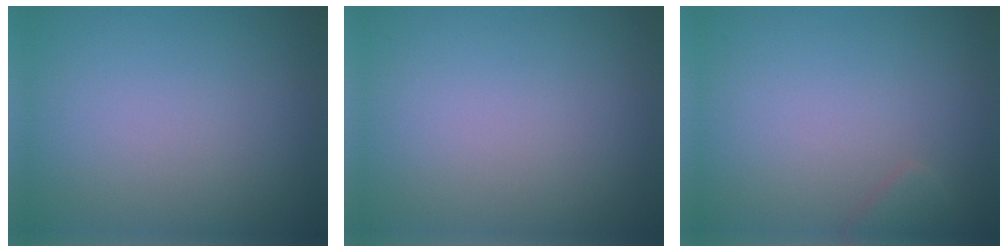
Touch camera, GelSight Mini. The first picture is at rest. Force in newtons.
{"total": 0.0}
{"total": 1.2, "press": 1.2, "slide": 0.0}